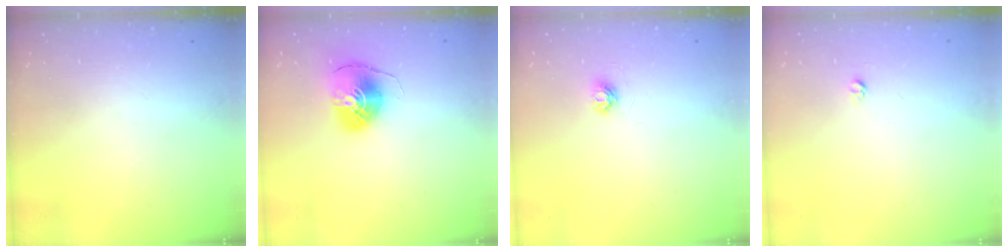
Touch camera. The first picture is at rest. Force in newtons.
{"total": 7.5, "press": 7.5, "slide": 0.7}
{"total": 4.5, "press": 4.5, "slide": 0.5}
{"total": 2.7, "press": 2.7, "slide": 0.3}